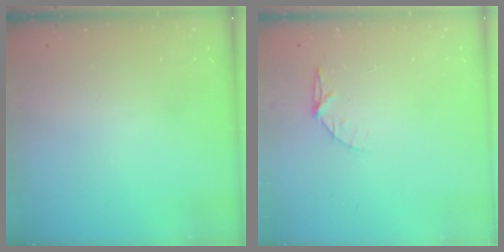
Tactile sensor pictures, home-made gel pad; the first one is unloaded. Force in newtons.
{"total": 5.2, "press": 5.1, "slide": 0.6}